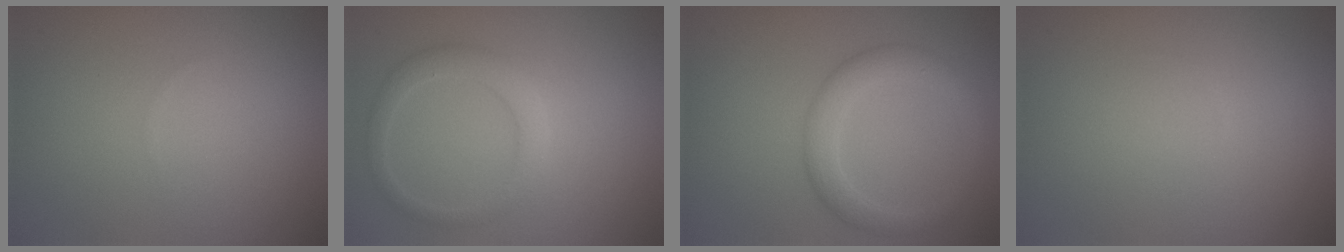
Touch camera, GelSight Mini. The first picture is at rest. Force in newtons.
{"total": 2.3, "press": 2.3, "slide": 0.2}
{"total": 3.2, "press": 3.2, "slide": 0.1}
{"total": 0.0}